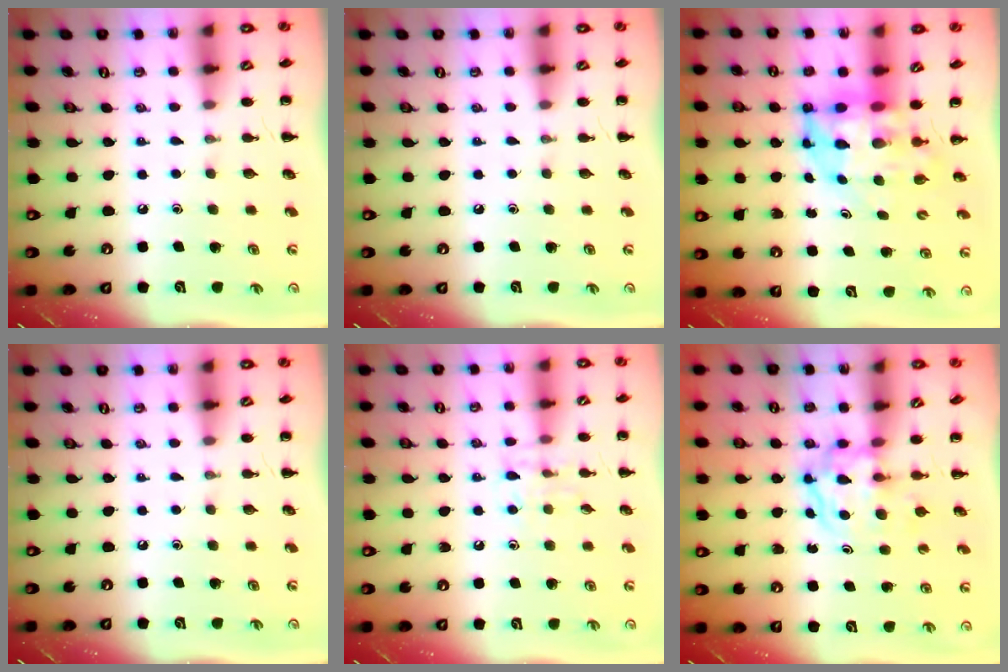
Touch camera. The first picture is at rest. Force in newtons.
{"total": 0.0}
{"total": 6.3, "press": 6.0, "slide": 1.8}
{"total": 0.0}
{"total": 6.5, "press": 6.4, "slide": 0.7}
{"total": 3.9, "press": 3.9, "slide": 0.5}